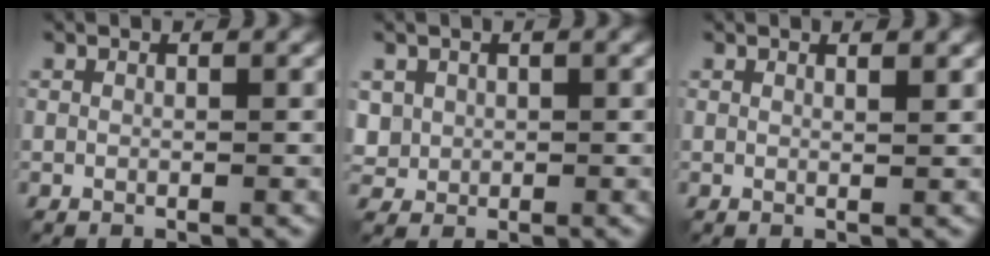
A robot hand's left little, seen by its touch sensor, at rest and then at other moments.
{"total": 1.8, "force": [0.5, 1.7, 0.5], "torque": [-0.015, -0.003, 0.012]}
{"total": 1.6, "force": [1.0, 0.6, 1.1], "torque": [-0.005, 0.007, 0.004]}